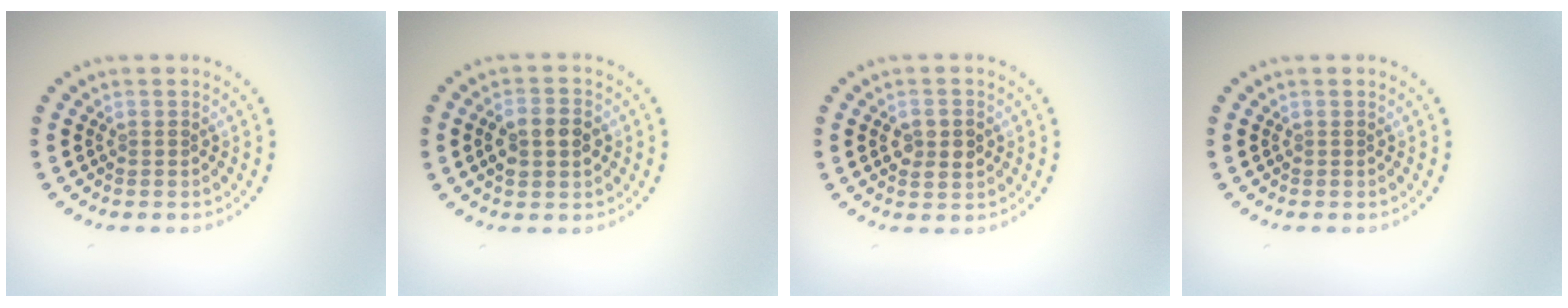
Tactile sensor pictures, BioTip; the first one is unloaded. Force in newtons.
{"total": 3.5, "press": 3.5, "slide": 0.2}
{"total": 2.3, "press": 2.3, "slide": 0.2}
{"total": 0.0}